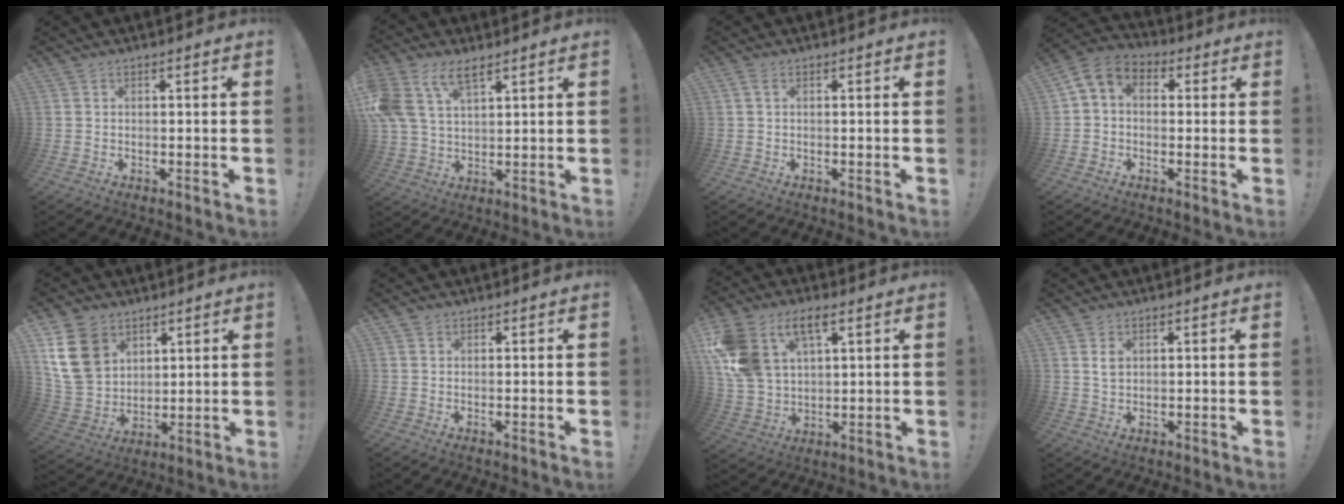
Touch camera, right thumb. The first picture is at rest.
{"total": 11.4, "force": [6.2, 6.3, 7.3], "torque": [-0.162, -0.011, 0.123]}
{"total": 1.1, "force": [0.3, 0.5, 1.0], "torque": [-0.021, 0.003, 0.005]}
{"total": 6.4, "force": [0.7, 5.2, 3.7], "torque": [-0.074, 0.010, 0.019]}
{"total": 15.5, "force": [7.3, 11.7, 6.9], "torque": [-0.124, -0.036, 0.147]}
{"total": 0.8, "force": [0.5, 0.6, 0.0], "torque": [0.002, 0.000, 0.008]}
{"total": 15.0, "force": [7.2, 9.5, 9.0], "torque": [-0.199, -0.023, 0.141]}
{"total": 3.0, "force": [1.5, 2.1, 1.6], "torque": [-0.012, -0.003, 0.022]}